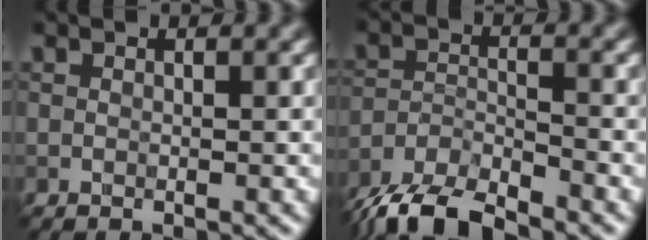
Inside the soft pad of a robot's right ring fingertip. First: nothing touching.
{"total": 7.5, "force": [-6.9, 1.7, 2.6], "torque": [-0.054, -0.014, -0.121]}